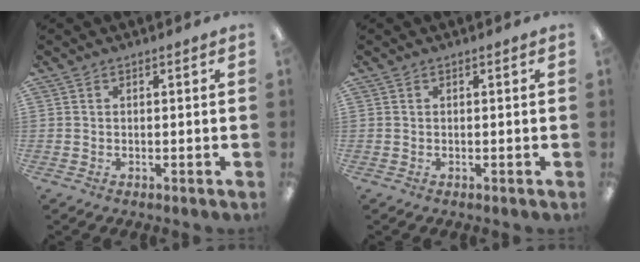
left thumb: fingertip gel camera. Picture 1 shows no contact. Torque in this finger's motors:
{"motor_torque": [-0.02, 0.03, -0.09, 0.09, 0.00]}